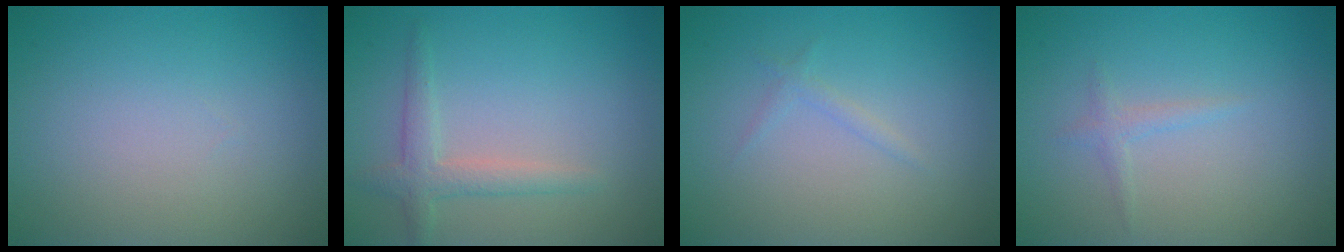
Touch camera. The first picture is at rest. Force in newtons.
{"total": 2.3, "press": 2.3, "slide": 0.2}
{"total": 0.8, "press": 0.8, "slide": 0.0}
{"total": 1.0, "press": 1.0, "slide": 0.1}